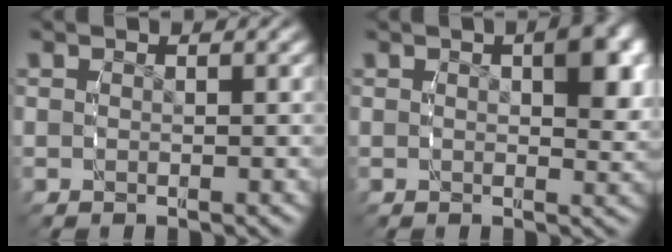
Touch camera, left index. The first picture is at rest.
{"total": 3.2, "force": [0.6, 1.1, 2.9], "torque": [-0.037, -0.008, 0.014]}